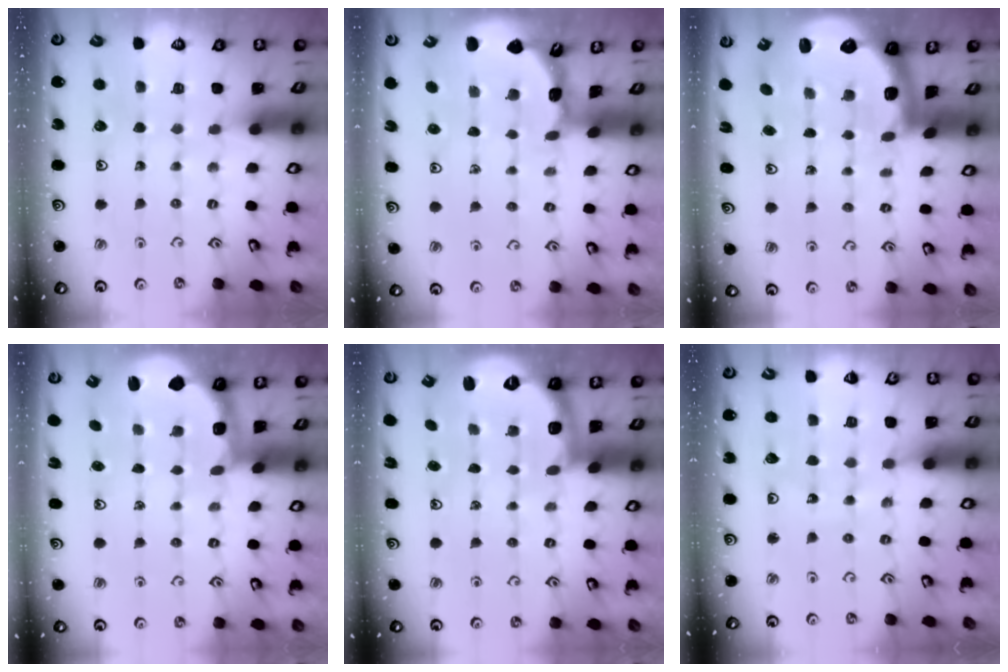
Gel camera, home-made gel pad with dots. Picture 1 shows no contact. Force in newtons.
{"total": 1.8, "press": 1.8, "slide": 0.1}
{"total": 2.9, "press": 2.6, "slide": 1.4}
{"total": 2.4, "press": 1.2, "slide": 2.1}
{"total": 2.7, "press": 1.7, "slide": 2.0}
{"total": 7.2, "press": 7.1, "slide": 0.7}